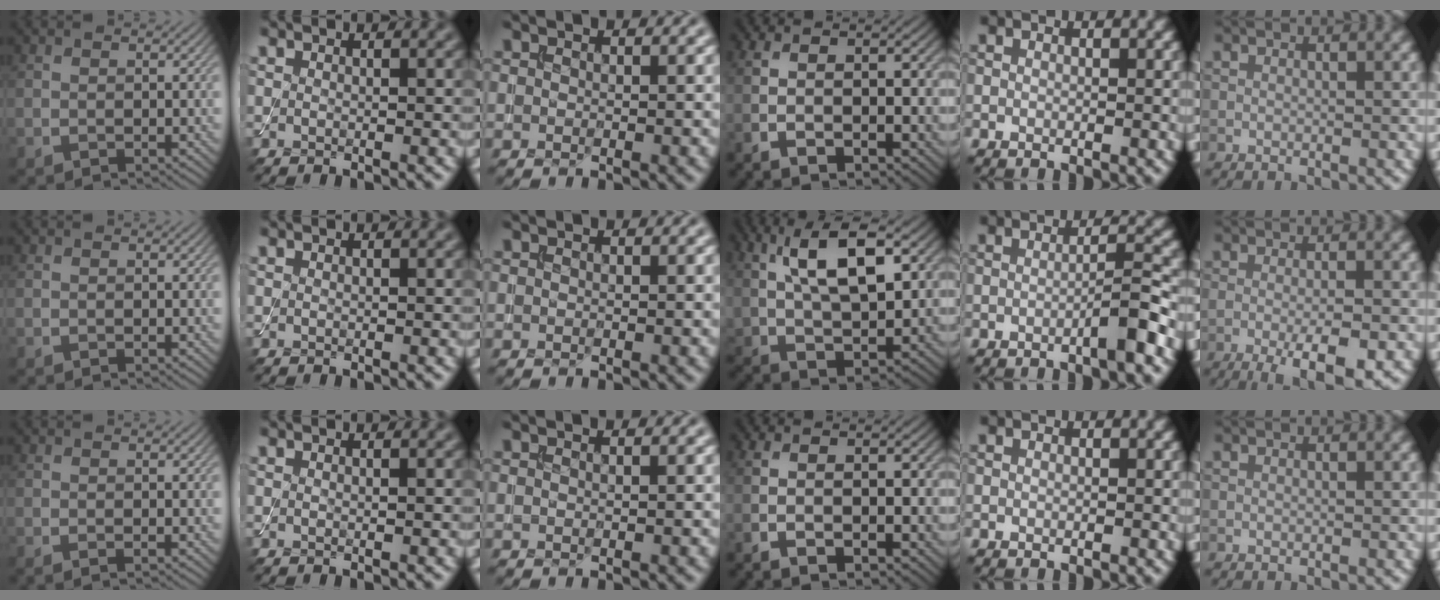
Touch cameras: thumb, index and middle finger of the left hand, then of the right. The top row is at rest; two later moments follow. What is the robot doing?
{"motion": "assemble", "object": "toy tower of hanoi"}